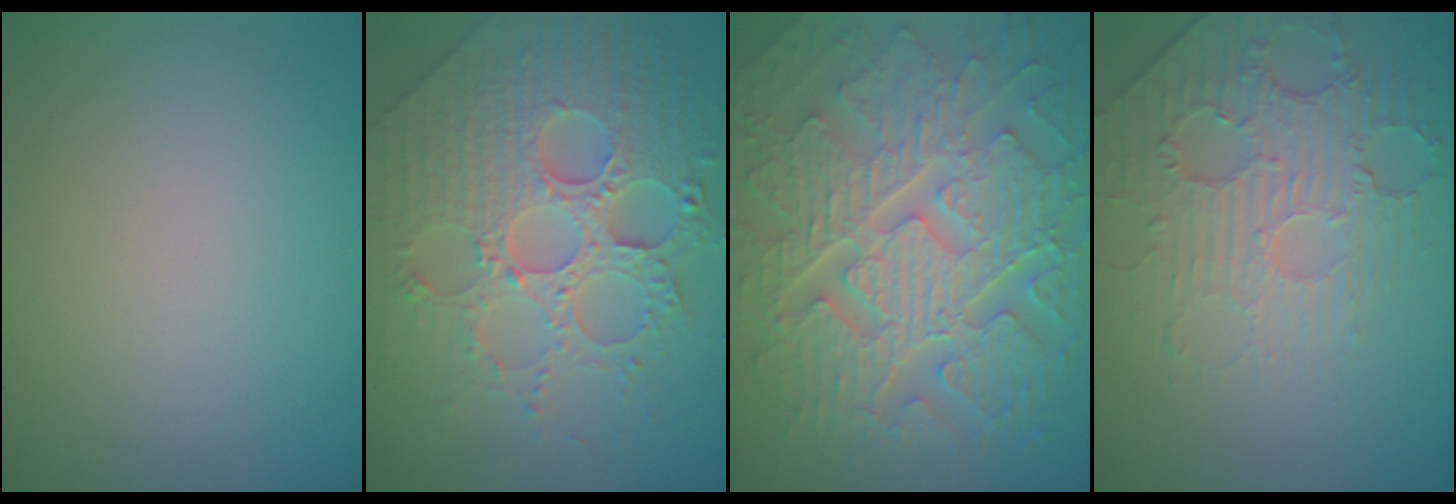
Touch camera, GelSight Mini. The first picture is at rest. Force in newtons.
{"total": 8.2, "press": 5.9, "slide": 5.6}
{"total": 10.6, "press": 7.0, "slide": 7.9}
{"total": 2.9, "press": 2.4, "slide": 1.6}